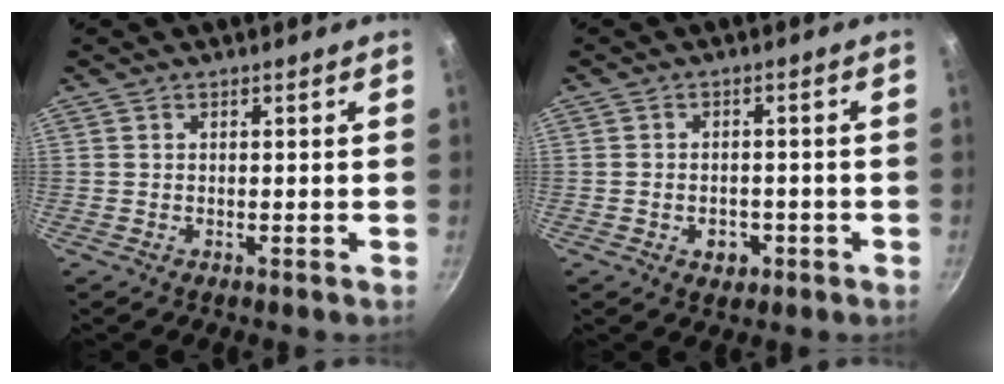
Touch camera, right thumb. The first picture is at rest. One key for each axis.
{"total": 3.5, "fx": -0.9, "fy": 2.7, "fz": 2.0, "tx": -0.020, "ty": 0.005, "tz": -0.004}